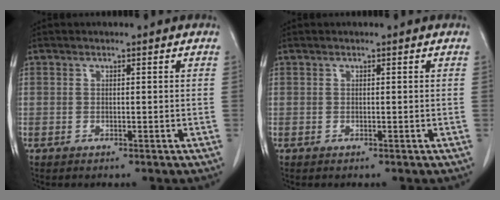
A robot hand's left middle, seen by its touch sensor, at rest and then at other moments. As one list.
[{"total": 0.0}]